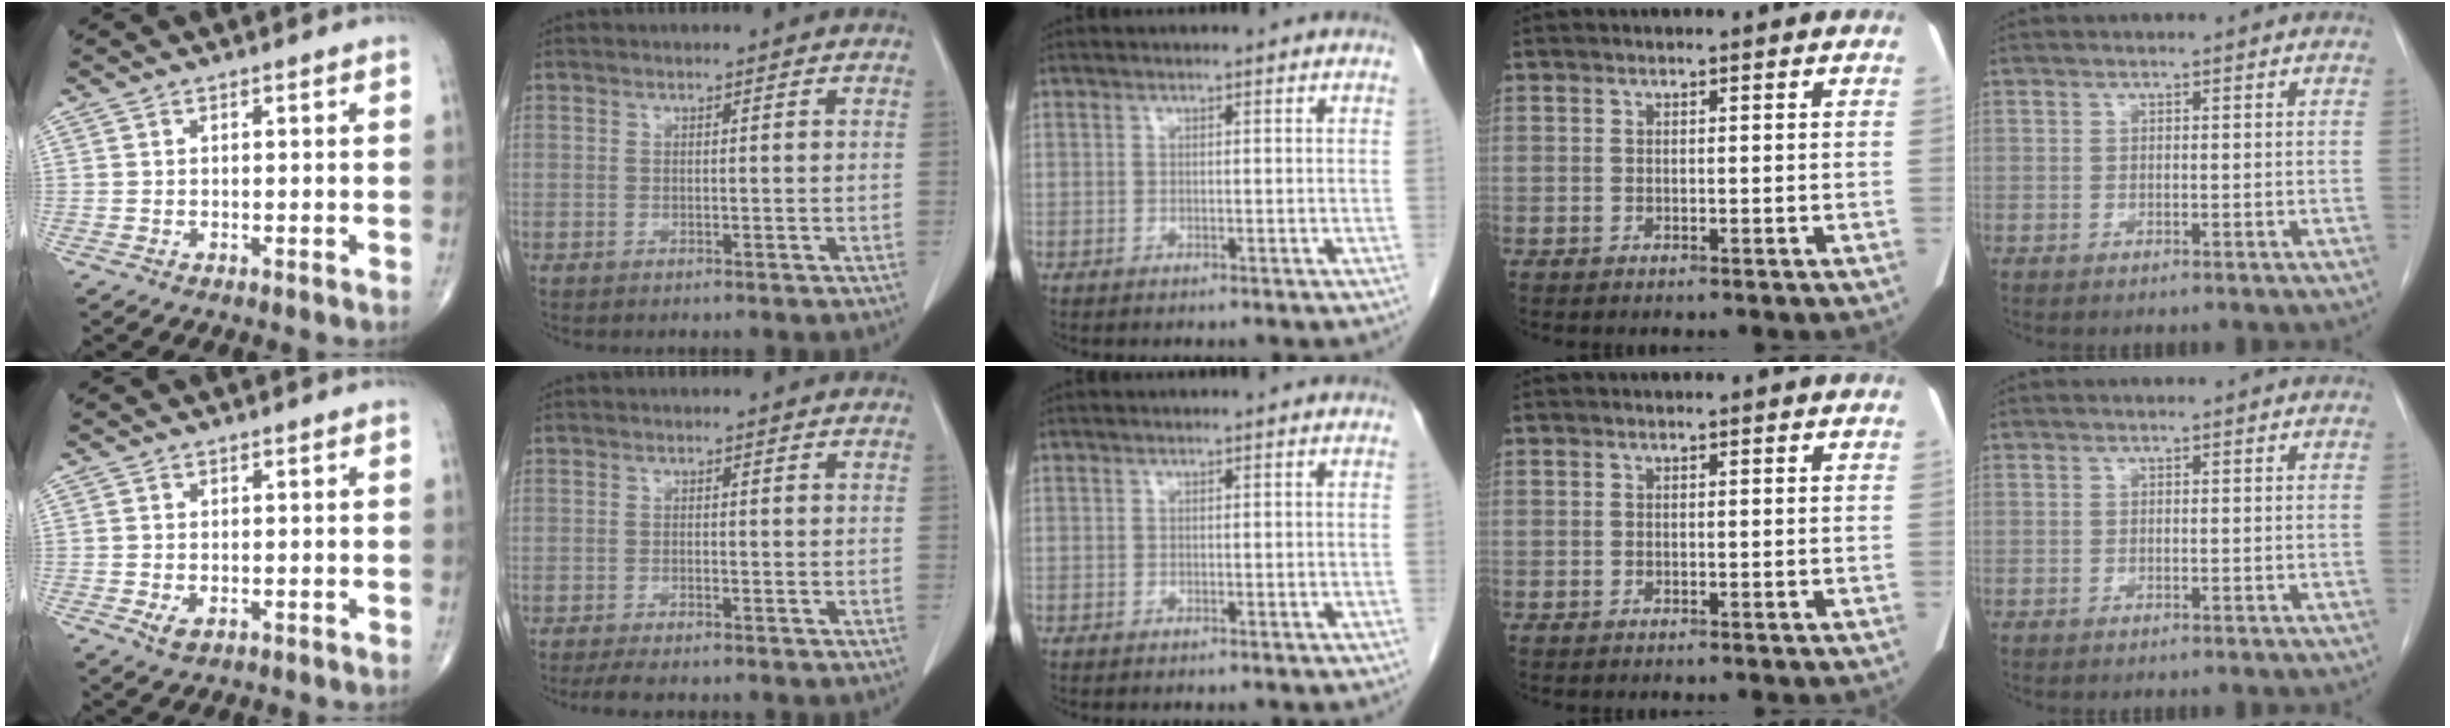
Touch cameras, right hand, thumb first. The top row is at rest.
{"thumb": {"total": 2.1, "force": [-0.6, 1.2, 1.6], "torque": [-0.029, -0.003, -0.008]}, "index": {"total": 3.5, "force": [-2.9, 0.4, 1.9], "torque": [-0.027, -0.007, -0.041]}}